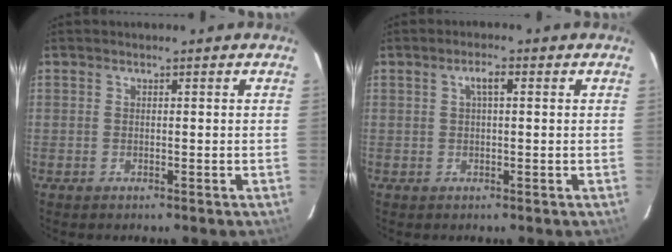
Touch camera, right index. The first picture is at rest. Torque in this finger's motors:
{"motor_torque": [0.14, 0.00, 0.18, 0.05]}